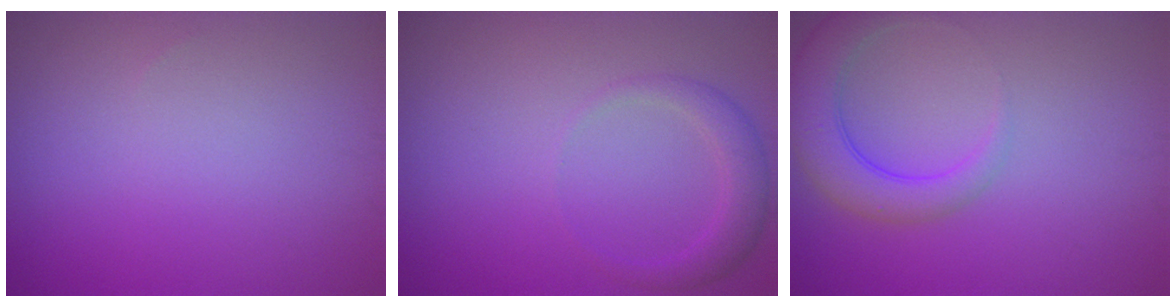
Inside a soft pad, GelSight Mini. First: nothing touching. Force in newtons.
{"total": 2.1, "press": 2.1, "slide": 0.2}
{"total": 4.3, "press": 4.3, "slide": 0.3}